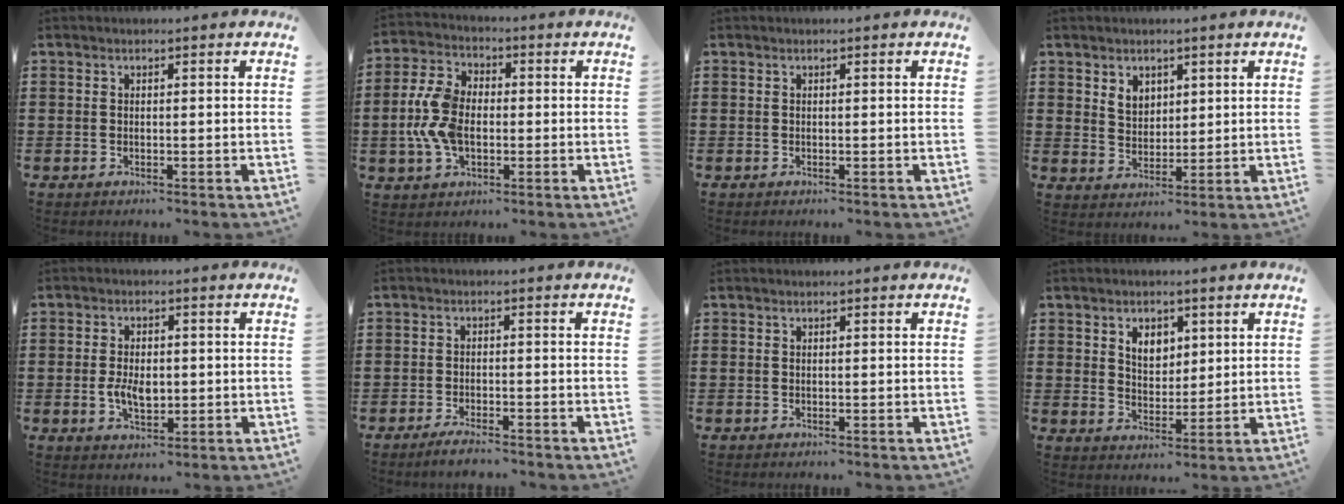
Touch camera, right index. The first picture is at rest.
{"total": 8.6, "force": [-1.0, 5.6, 6.4], "torque": [-0.159, 0.004, -0.024]}
{"total": 0.0}
{"total": 3.7, "force": [2.3, 2.7, 1.1], "torque": [-0.032, 0.010, 0.043]}
{"total": 4.5, "force": [-0.5, 2.7, 3.6], "torque": [-0.067, 0.001, -0.013]}
{"total": 2.3, "force": [-2.2, 0.1, 0.7], "torque": [-0.015, 0.003, -0.042]}
{"total": 0.0}
{"total": 4.1, "force": [2.0, 3.0, 2.0], "torque": [-0.042, 0.009, 0.034]}